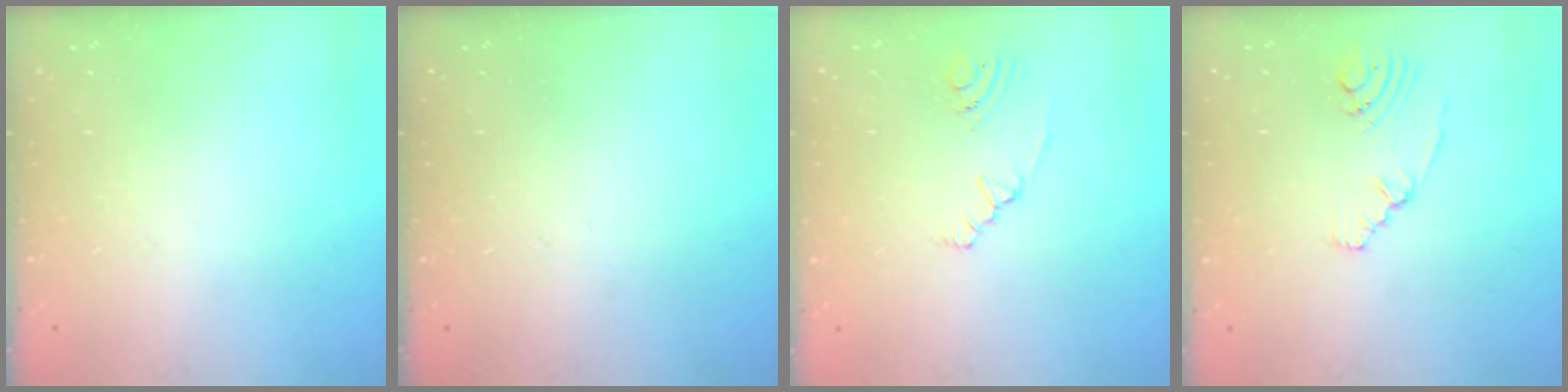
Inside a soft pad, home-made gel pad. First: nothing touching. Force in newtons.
{"total": 0.0}
{"total": 2.1, "press": 1.8, "slide": 1.1}
{"total": 2.2, "press": 2.1, "slide": 0.6}